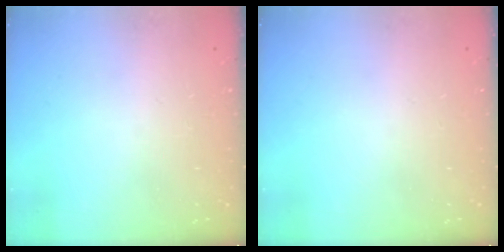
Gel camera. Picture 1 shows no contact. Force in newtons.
{"total": 0.0}